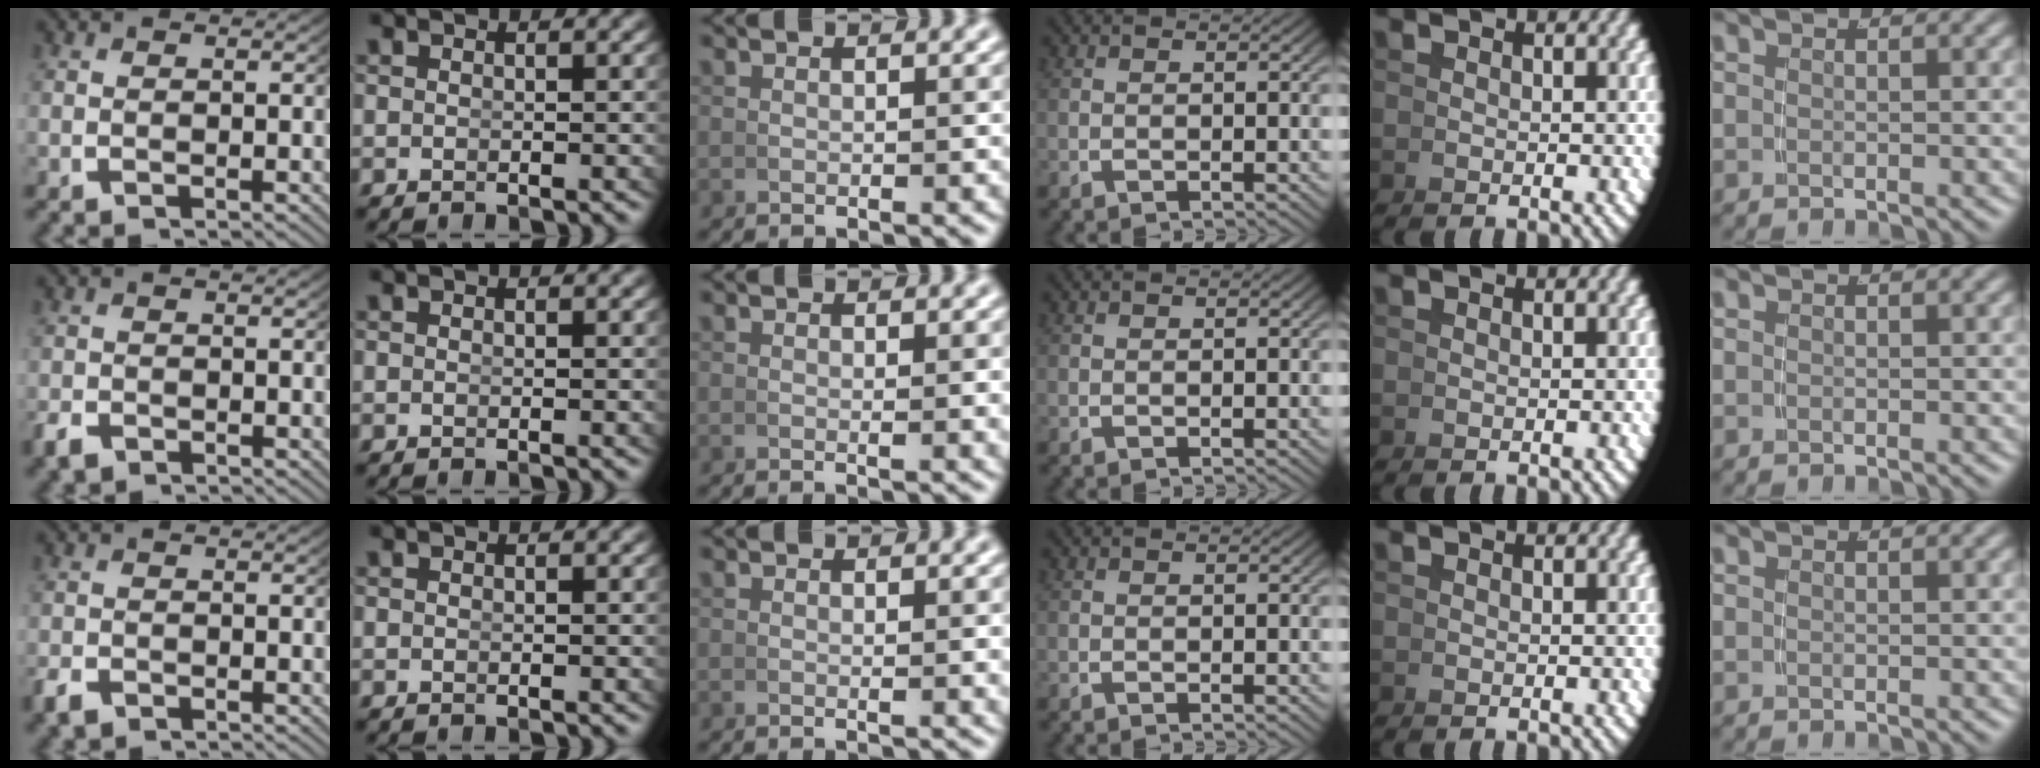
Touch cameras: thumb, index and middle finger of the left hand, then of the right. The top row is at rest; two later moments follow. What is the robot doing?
{"motion": "grasp_and_lifting", "object": "calculator"}